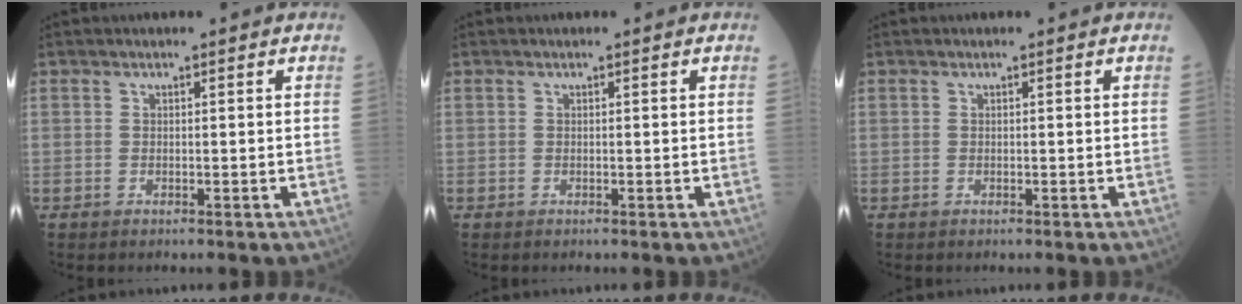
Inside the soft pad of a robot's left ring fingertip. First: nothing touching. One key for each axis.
{"total": 0.0}
{"total": 0.0}